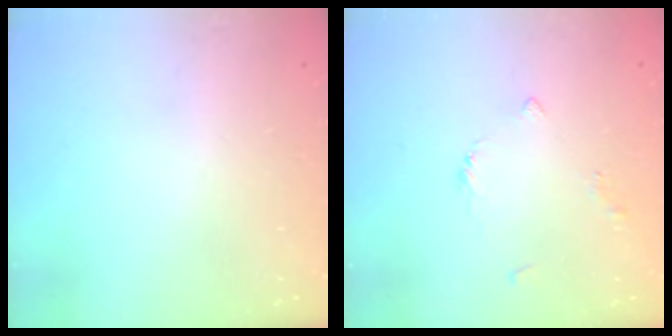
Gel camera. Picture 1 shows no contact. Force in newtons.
{"total": 3.1, "press": 3.1, "slide": 0.5}